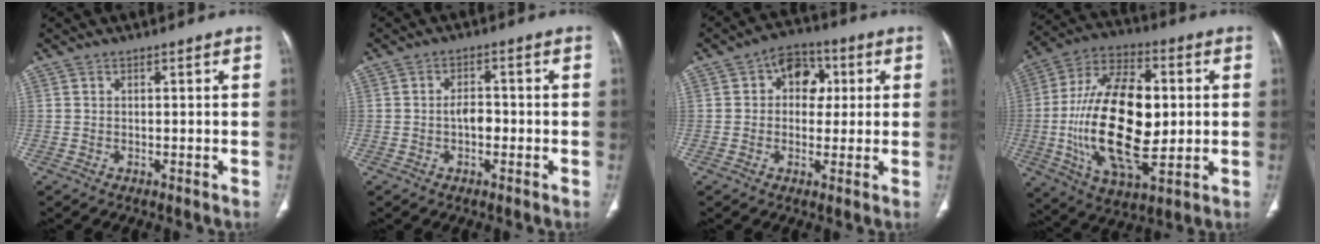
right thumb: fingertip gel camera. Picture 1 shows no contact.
{"total": 3.4, "force": [-0.8, 2.0, 2.6], "torque": [-0.037, 0.013, -0.016]}
{"total": 8.2, "force": [1.8, 6.2, 5.0], "torque": [-0.022, 0.014, 0.018]}
{"total": 24.4, "force": [-0.5, 12.3, 21.0], "torque": [-0.378, 0.002, -0.004]}